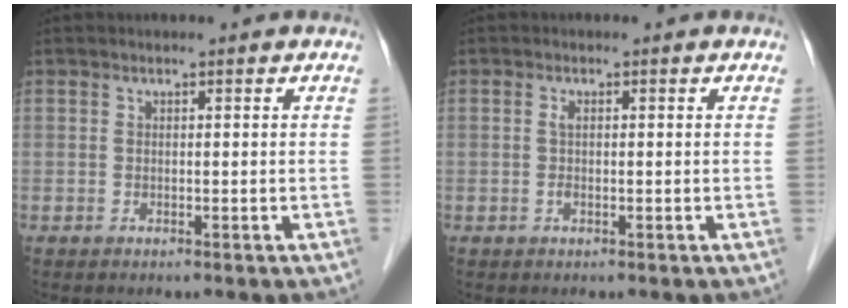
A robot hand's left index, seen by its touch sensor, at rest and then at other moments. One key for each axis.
{"total": 1.3, "fx": 0.0, "fy": 0.4, "fz": 1.2, "tx": -0.028, "ty": 0.001, "tz": 0.000}